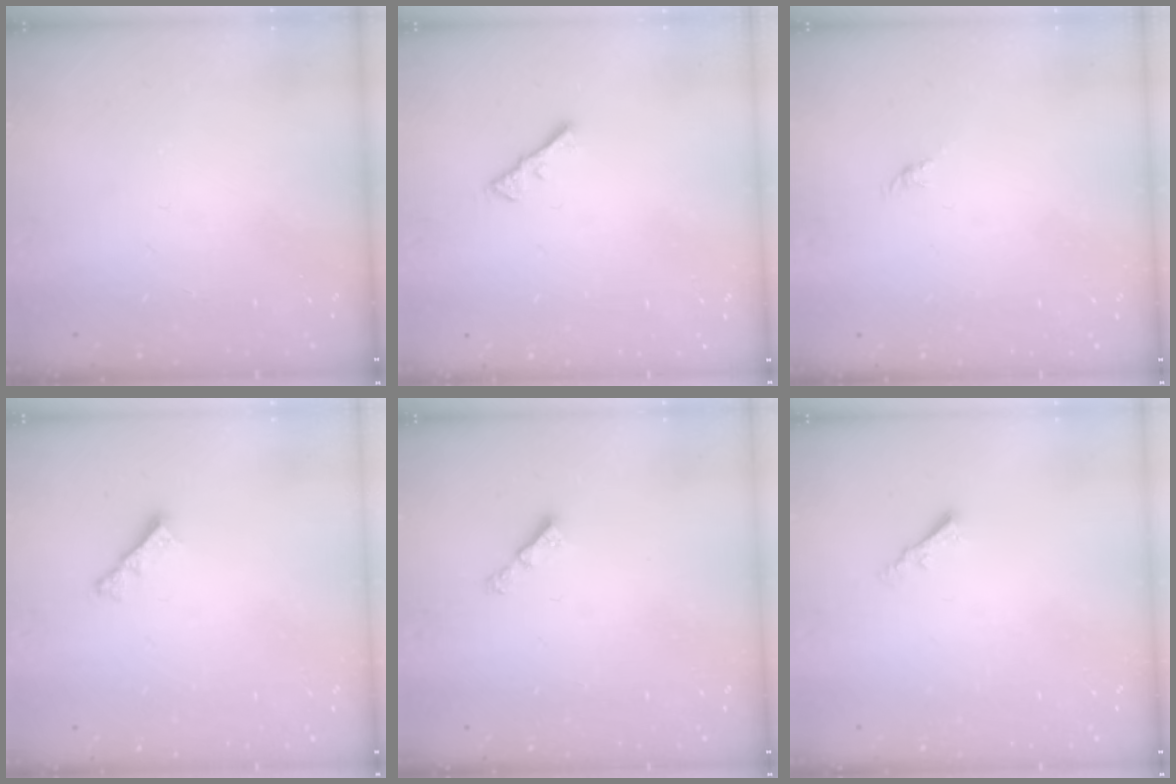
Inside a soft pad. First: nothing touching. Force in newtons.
{"total": 2.3, "press": 2.2, "slide": 0.4}
{"total": 0.0}
{"total": 3.8, "press": 3.8, "slide": 0.2}
{"total": 3.0, "press": 2.9, "slide": 0.5}
{"total": 2.2, "press": 2.2, "slide": 0.4}